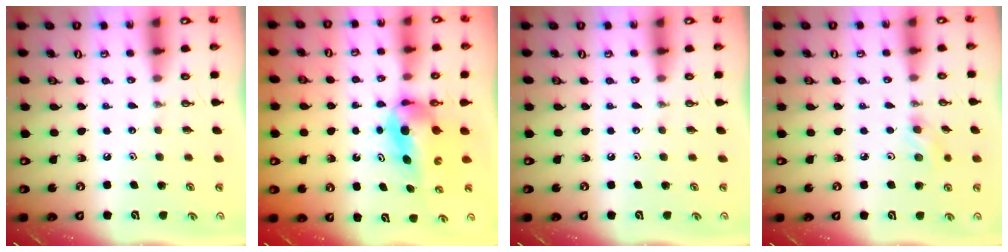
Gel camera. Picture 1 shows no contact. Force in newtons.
{"total": 5.4, "press": 5.2, "slide": 1.5}
{"total": 0.0}
{"total": 3.8, "press": 3.8, "slide": 0.7}